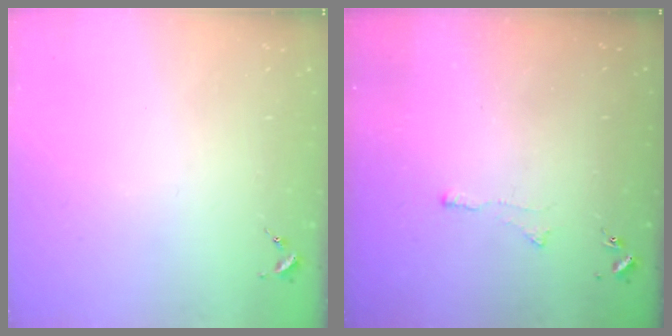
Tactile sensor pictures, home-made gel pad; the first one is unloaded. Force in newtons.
{"total": 2.6, "press": 2.5, "slide": 0.6}